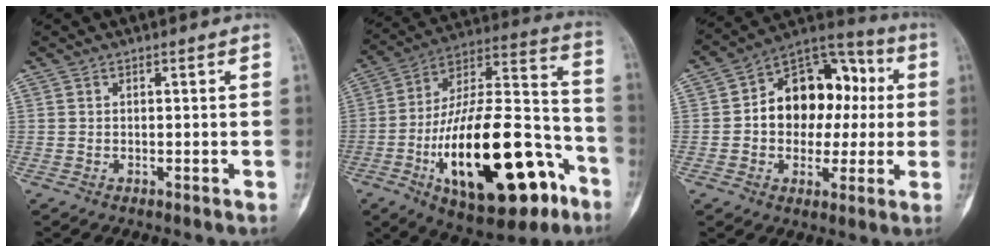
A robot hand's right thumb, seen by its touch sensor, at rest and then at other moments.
{"total": 31.8, "force": [-12.4, 13.4, 26.0], "torque": [-0.420, 0.064, -0.183]}
{"total": 17.6, "force": [1.2, 12.6, 12.2], "torque": [-0.122, 0.038, 0.010]}